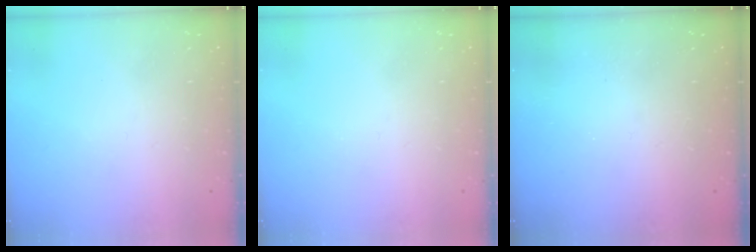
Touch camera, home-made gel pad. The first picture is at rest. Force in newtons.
{"total": 0.0}
{"total": 0.8, "press": 0.8, "slide": 0.3}